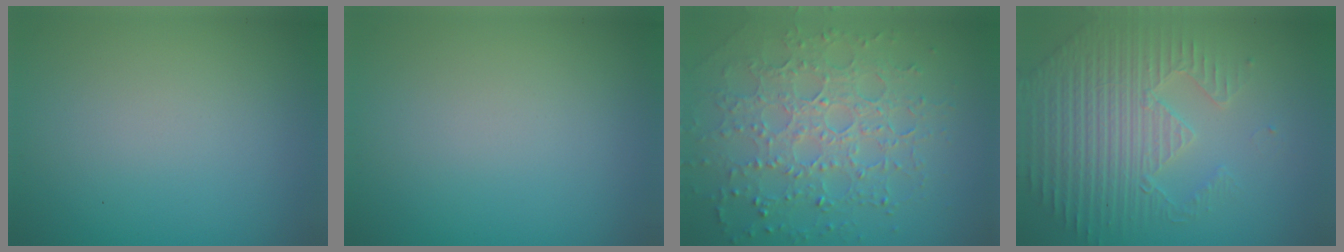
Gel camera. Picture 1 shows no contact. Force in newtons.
{"total": 0.0}
{"total": 7.3, "press": 5.4, "slide": 5.0}
{"total": 4.9, "press": 4.6, "slide": 1.8}